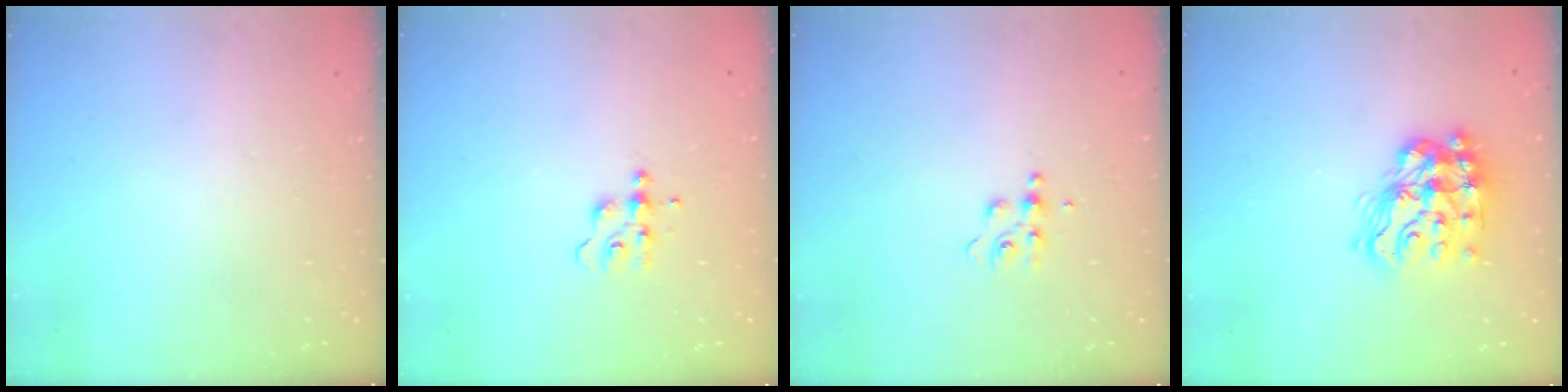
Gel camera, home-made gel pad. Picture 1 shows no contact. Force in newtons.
{"total": 5.3, "press": 5.2, "slide": 0.6}
{"total": 5.6, "press": 5.5, "slide": 0.8}
{"total": 17.2, "press": 17.1, "slide": 1.3}